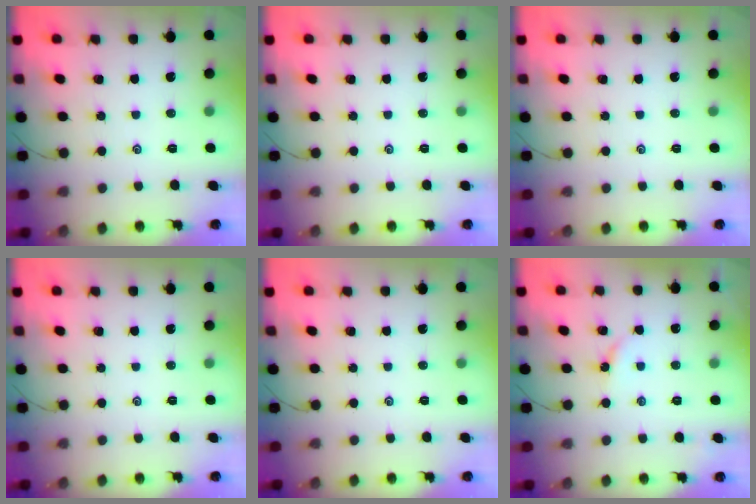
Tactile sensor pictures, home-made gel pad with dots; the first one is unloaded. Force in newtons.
{"total": 0.0}
{"total": 0.0}
{"total": 0.0}
{"total": 0.0}
{"total": 2.9, "press": 2.9, "slide": 0.3}